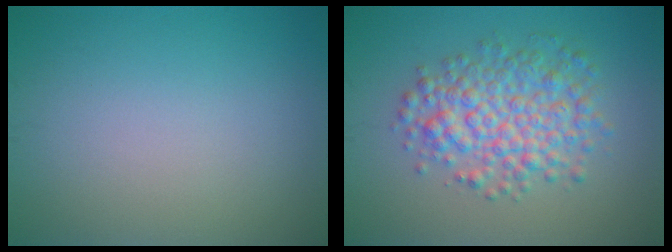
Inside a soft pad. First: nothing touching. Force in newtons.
{"total": 5.4, "press": 5.4, "slide": 0.1}